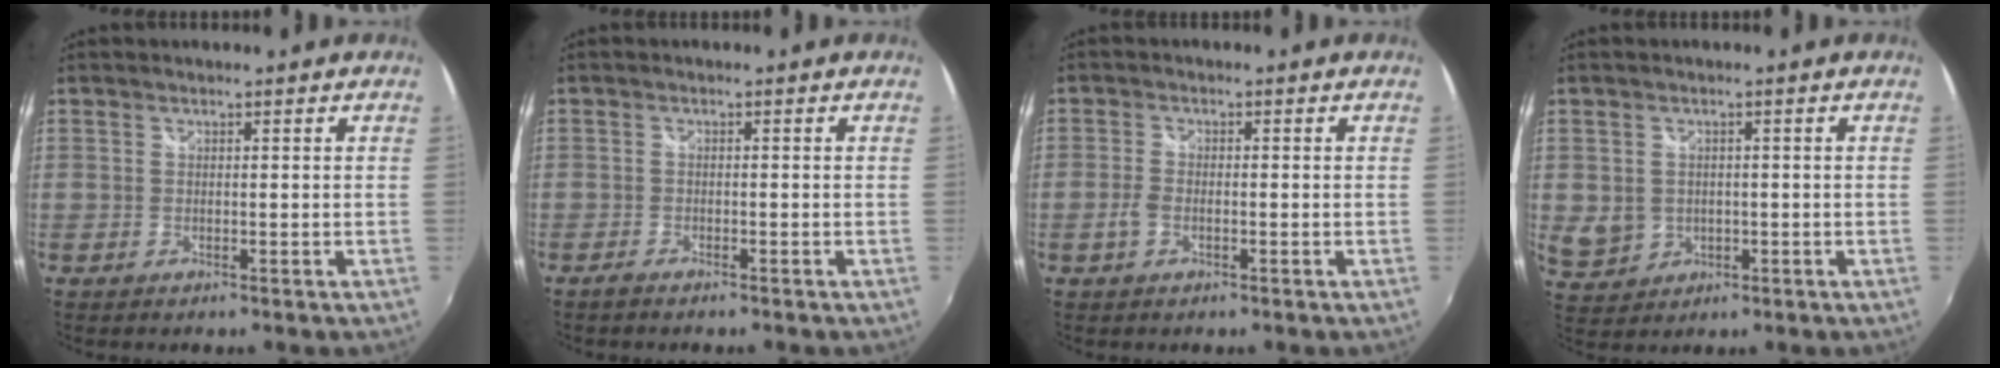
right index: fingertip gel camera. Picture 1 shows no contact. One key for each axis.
{"total": 1.9, "fx": -1.7, "fy": 0.5, "fz": 0.8, "tx": -0.023, "ty": -0.005, "tz": -0.034}
{"total": 2.7, "fx": -1.2, "fy": 1.4, "fz": 2.0, "tx": -0.052, "ty": 0.002, "tz": -0.024}
{"total": 5.9, "fx": -0.6, "fy": 5.3, "fz": 2.6, "tx": -0.060, "ty": -0.001, "tz": 0.004}